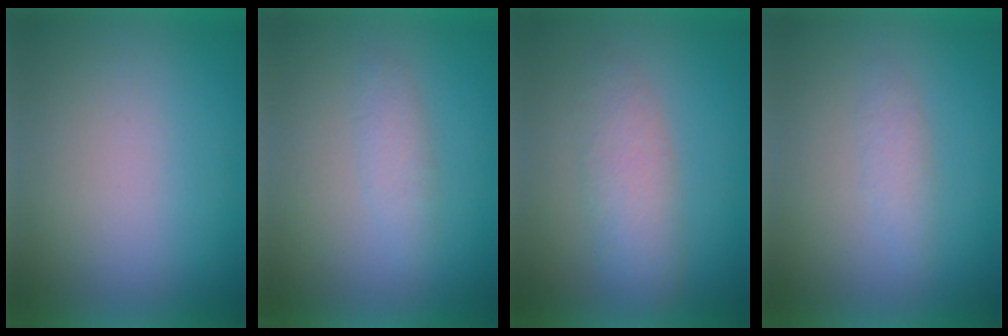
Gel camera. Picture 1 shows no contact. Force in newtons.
{"total": 2.3}
{"total": 3.2}
{"total": 1.9}